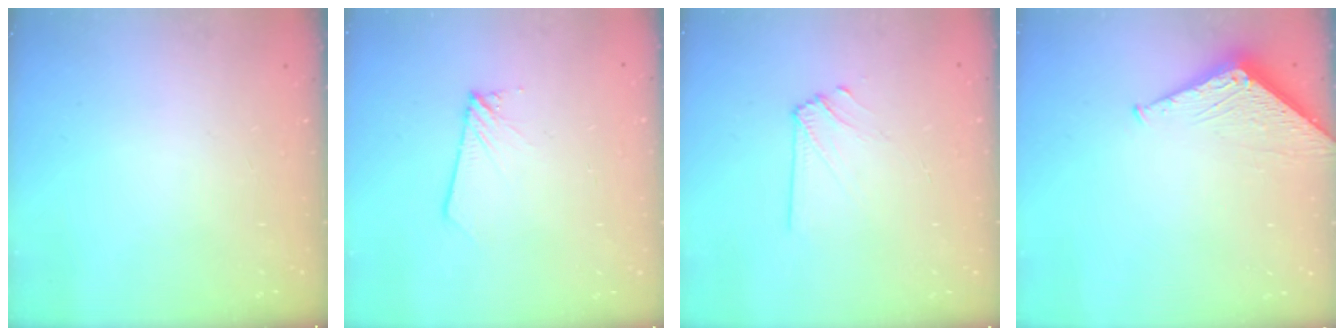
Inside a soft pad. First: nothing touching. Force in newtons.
{"total": 1.7, "press": 1.7, "slide": 0.1}
{"total": 5.9, "press": 5.8, "slide": 0.9}
{"total": 3.5, "press": 3.4, "slide": 0.3}